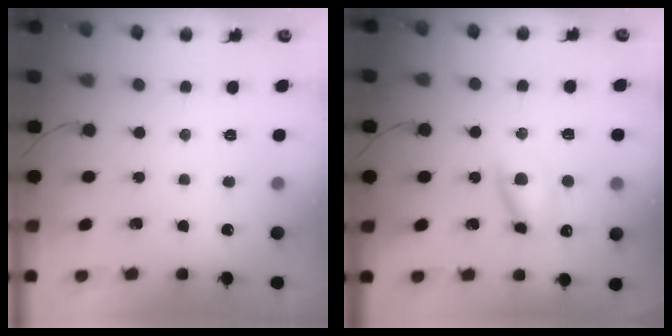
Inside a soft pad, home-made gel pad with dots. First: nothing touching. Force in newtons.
{"total": 9.6, "press": 9.4, "slide": 2.1}